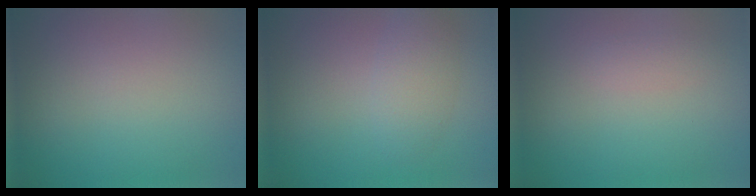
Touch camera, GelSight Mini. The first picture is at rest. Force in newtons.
{"total": 2.4, "press": 2.4, "slide": 0.0}
{"total": 0.8, "press": 0.8, "slide": 0.0}